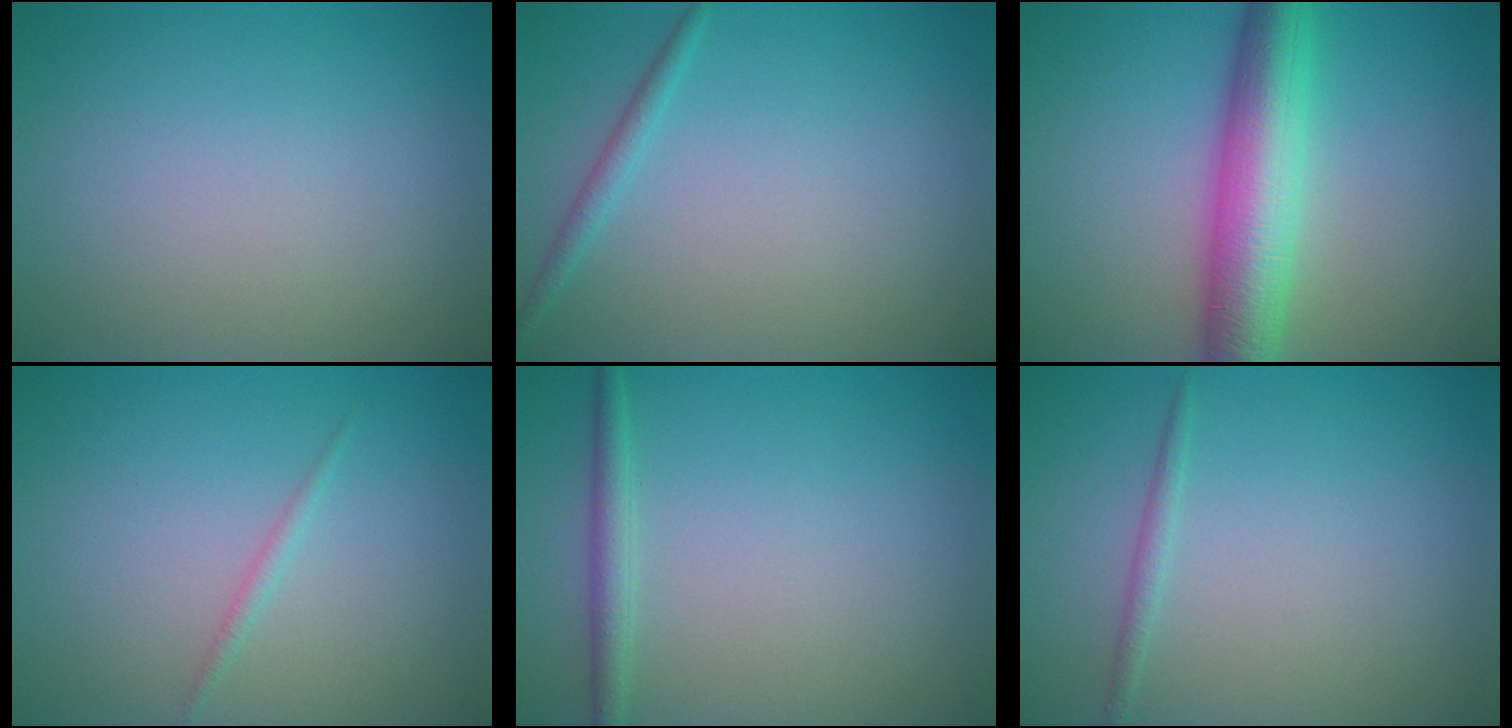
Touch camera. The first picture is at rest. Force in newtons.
{"total": 1.2, "press": 1.2, "slide": 0.0}
{"total": 7.5, "press": 7.5, "slide": 0.1}
{"total": 0.8, "press": 0.8, "slide": 0.1}
{"total": 1.7, "press": 1.7, "slide": 0.0}
{"total": 0.9, "press": 0.9, "slide": 0.1}